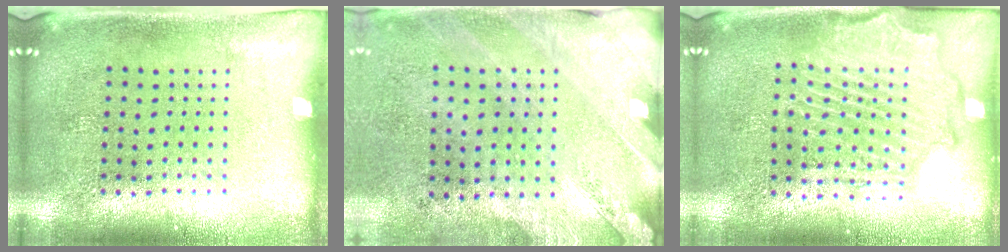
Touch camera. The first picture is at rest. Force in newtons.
{"total": 2.5, "press": 2.0, "slide": 1.4}
{"total": 2.1, "press": 2.1, "slide": 0.5}